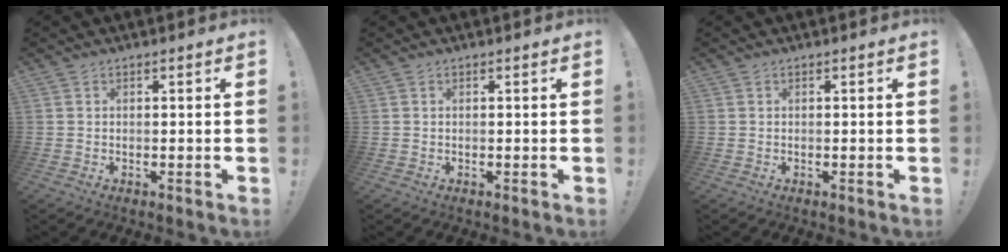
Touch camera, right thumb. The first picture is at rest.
{"total": 0.0}
{"total": 0.0}